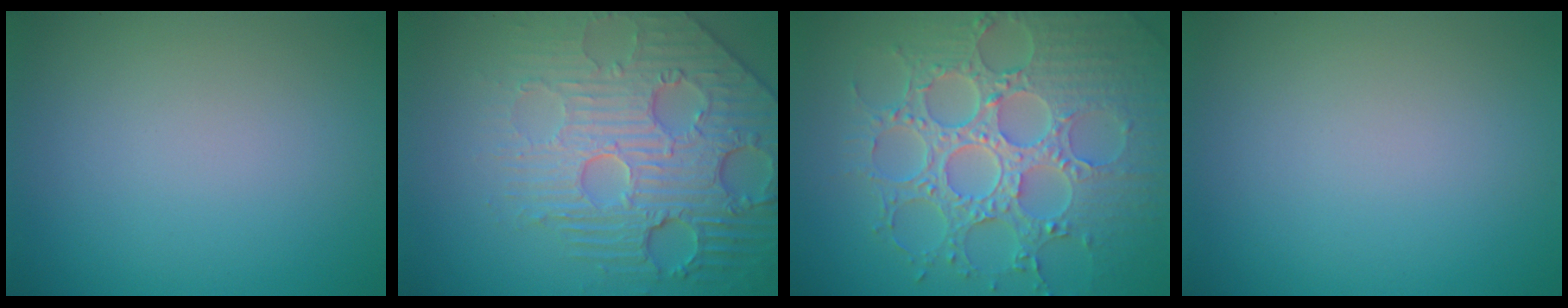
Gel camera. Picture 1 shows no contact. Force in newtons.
{"total": 7.0, "press": 5.7, "slide": 4.0}
{"total": 8.6, "press": 6.5, "slide": 5.7}
{"total": 0.0}